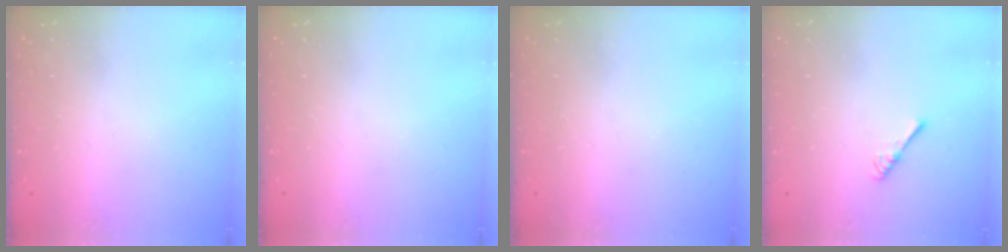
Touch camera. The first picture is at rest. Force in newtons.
{"total": 0.0}
{"total": 0.0}
{"total": 2.7, "press": 2.6, "slide": 0.4}